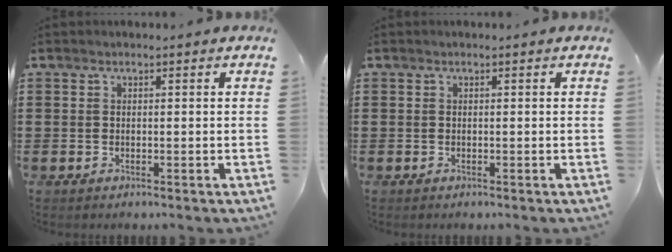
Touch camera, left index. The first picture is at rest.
{"total": 0.0}